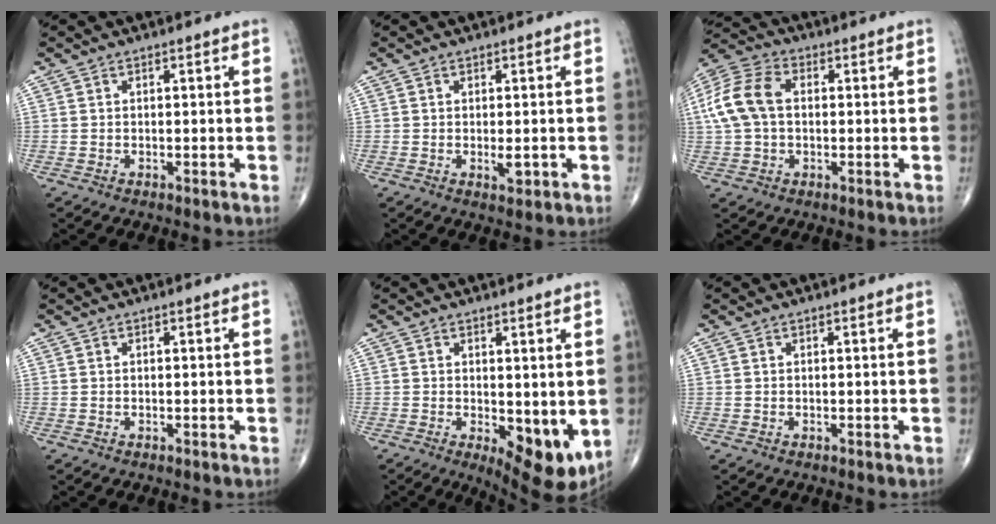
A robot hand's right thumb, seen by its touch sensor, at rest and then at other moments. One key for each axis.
{"total": 2.2, "fx": -0.4, "fy": 0.9, "fz": 2.0, "tx": -0.032, "ty": -0.006, "tz": -0.002}
{"total": 11.3, "fx": 1.1, "fy": 7.6, "fz": 8.4, "tx": -0.180, "ty": 0.029, "tz": 0.015}
{"total": 0.0}
{"total": 9.7, "fx": -1.4, "fy": 4.3, "fz": 8.6, "tx": -0.104, "ty": -0.024, "tz": -0.005}
{"total": 0.0}